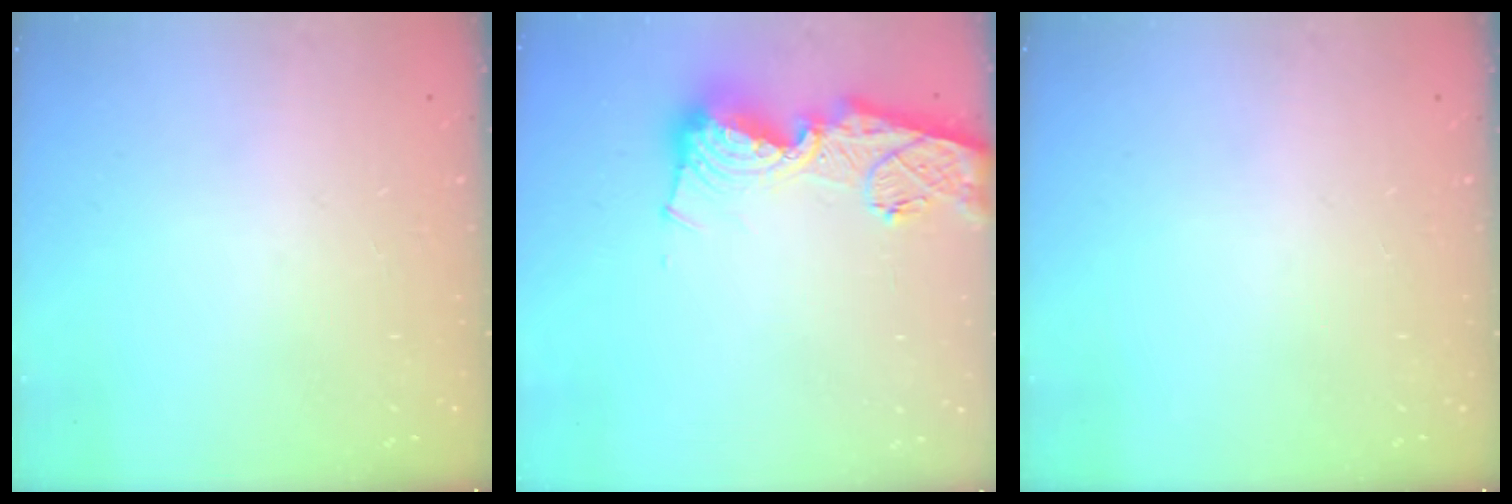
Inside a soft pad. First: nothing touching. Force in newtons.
{"total": 16.1, "press": 16.0, "slide": 1.6}
{"total": 0.0}